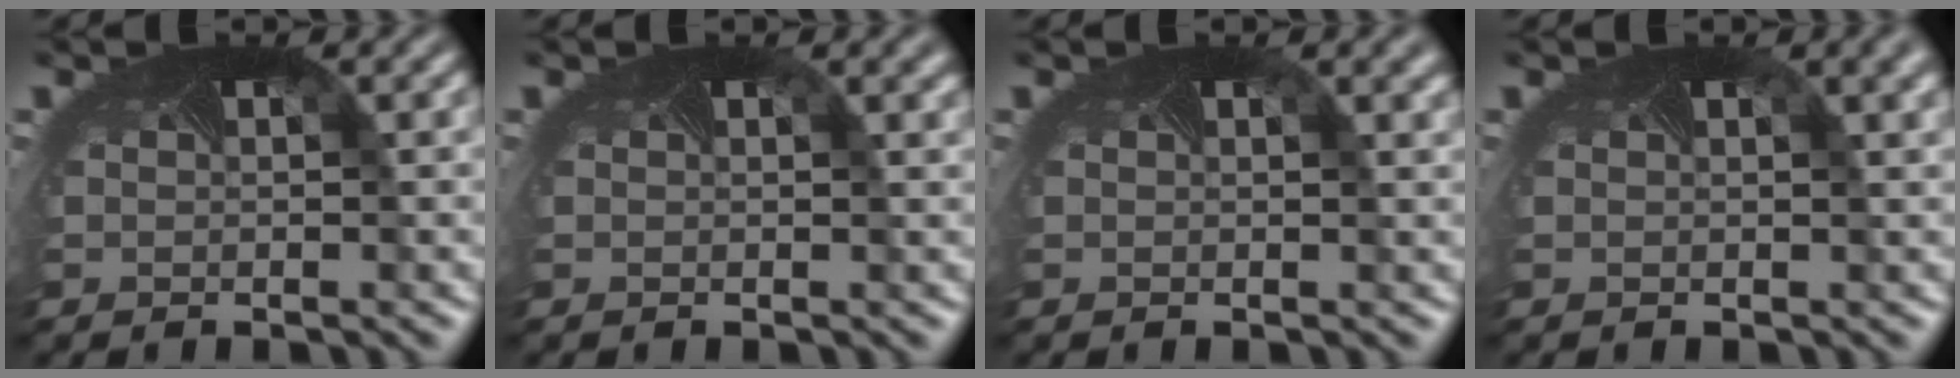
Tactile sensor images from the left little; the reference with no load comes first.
{"total": 0.9, "force": [0.6, 0.3, 0.7], "torque": [-0.007, 0.004, -0.002]}
{"total": 1.3, "force": [0.7, 0.4, 1.0], "torque": [-0.009, 0.003, -0.002]}
{"total": 3.0, "force": [1.5, 1.2, 2.3], "torque": [-0.015, 0.008, 0.002]}